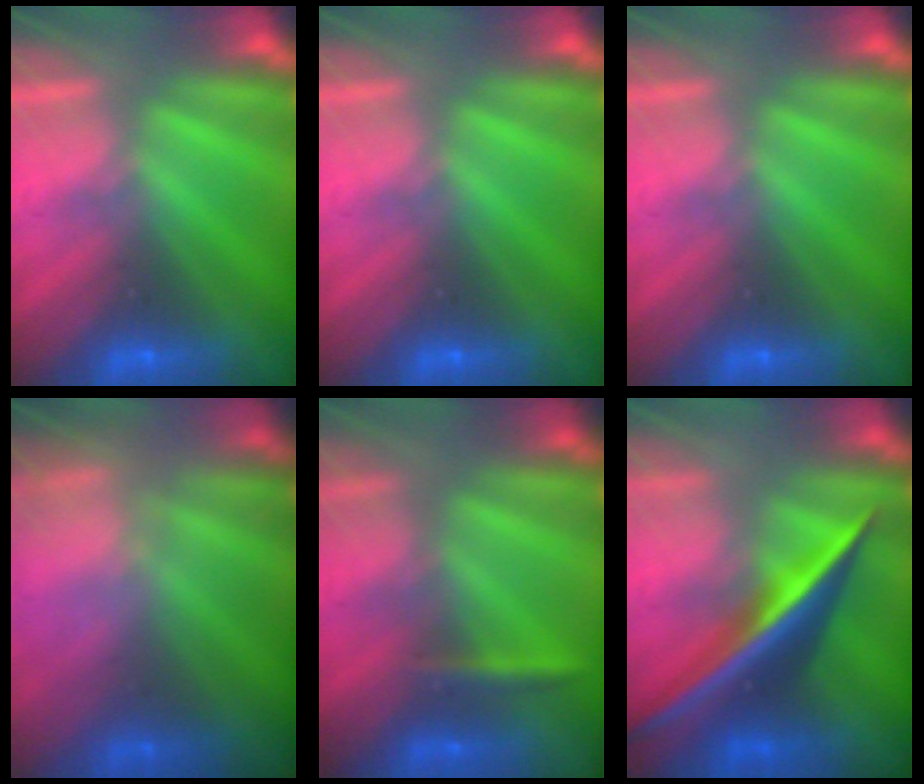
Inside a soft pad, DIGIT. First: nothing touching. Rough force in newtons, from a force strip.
{"total": 0.0}
{"total": 0.0}
{"total": 7.7}
{"total": 2.3}
{"total": 2.6}